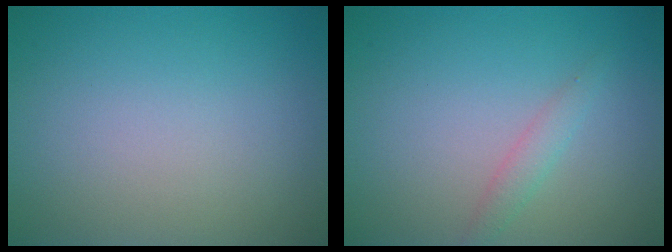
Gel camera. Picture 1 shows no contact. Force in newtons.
{"total": 1.3, "press": 1.3, "slide": 0.0}